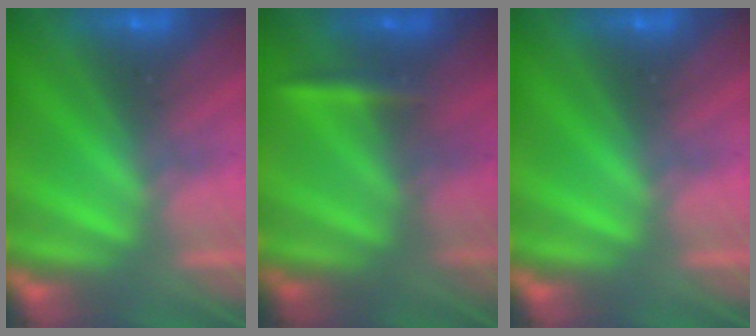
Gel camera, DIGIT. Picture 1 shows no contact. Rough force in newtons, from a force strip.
{"total": 2.3}
{"total": 0.0}